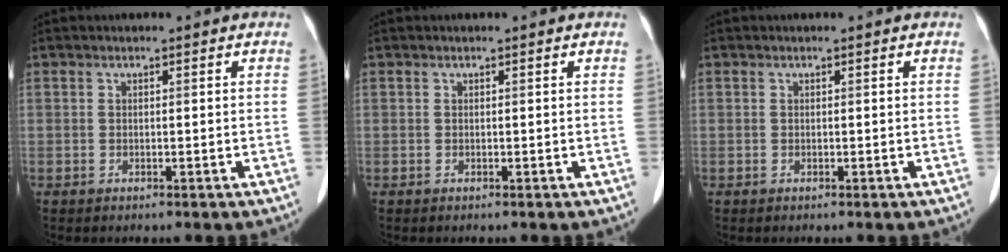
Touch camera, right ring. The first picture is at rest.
{"total": 0.0}
{"total": 0.0}